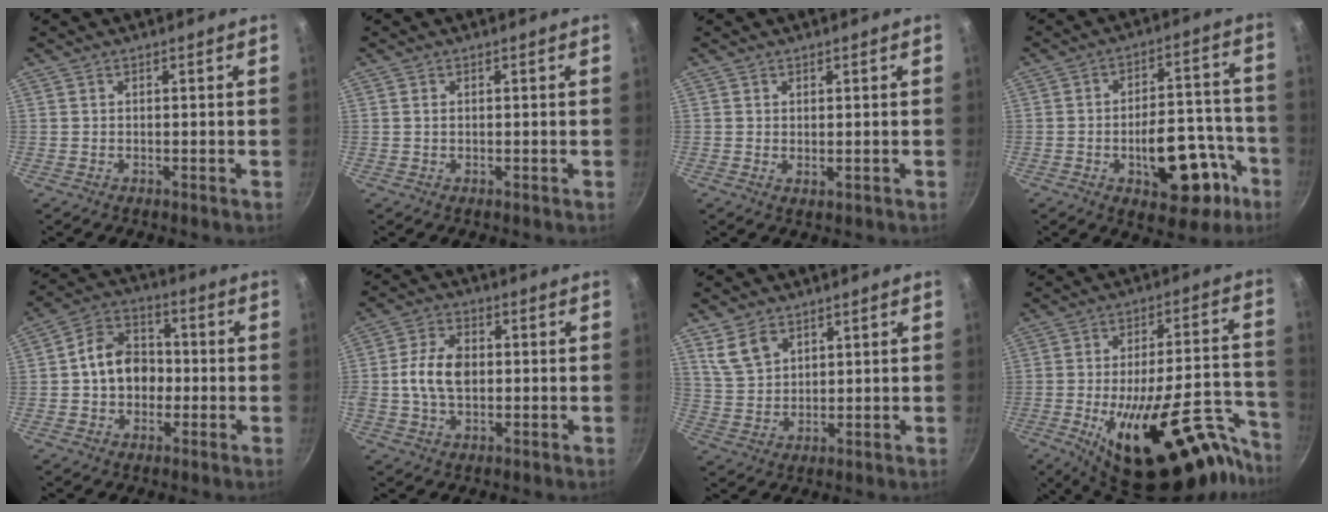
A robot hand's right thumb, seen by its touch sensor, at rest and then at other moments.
{"total": 0.8, "force": [0.2, 0.6, 0.6], "torque": [-0.009, 0.002, 0.004]}
{"total": 1.0, "force": [0.4, 0.5, 0.7], "torque": [-0.009, -0.011, 0.004]}
{"total": 17.4, "force": [-7.1, 8.9, 13.1], "torque": [-0.122, 0.058, -0.090]}
{"total": 10.8, "force": [-0.7, 8.5, 6.6], "torque": [-0.074, 0.028, -0.025]}
{"total": 8.8, "force": [-0.1, 5.9, 6.6], "torque": [-0.115, 0.015, -0.008]}
{"total": 6.8, "force": [3.8, 4.5, 3.4], "torque": [-0.051, -0.013, 0.083]}
{"total": 29.0, "force": [-15.9, 11.4, 21.4], "torque": [-0.242, 0.078, -0.229]}